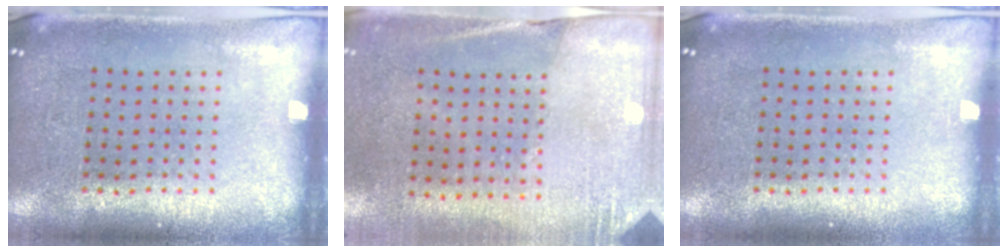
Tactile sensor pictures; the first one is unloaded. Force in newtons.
{"total": 2.6, "press": 2.3, "slide": 1.1}
{"total": 0.0}